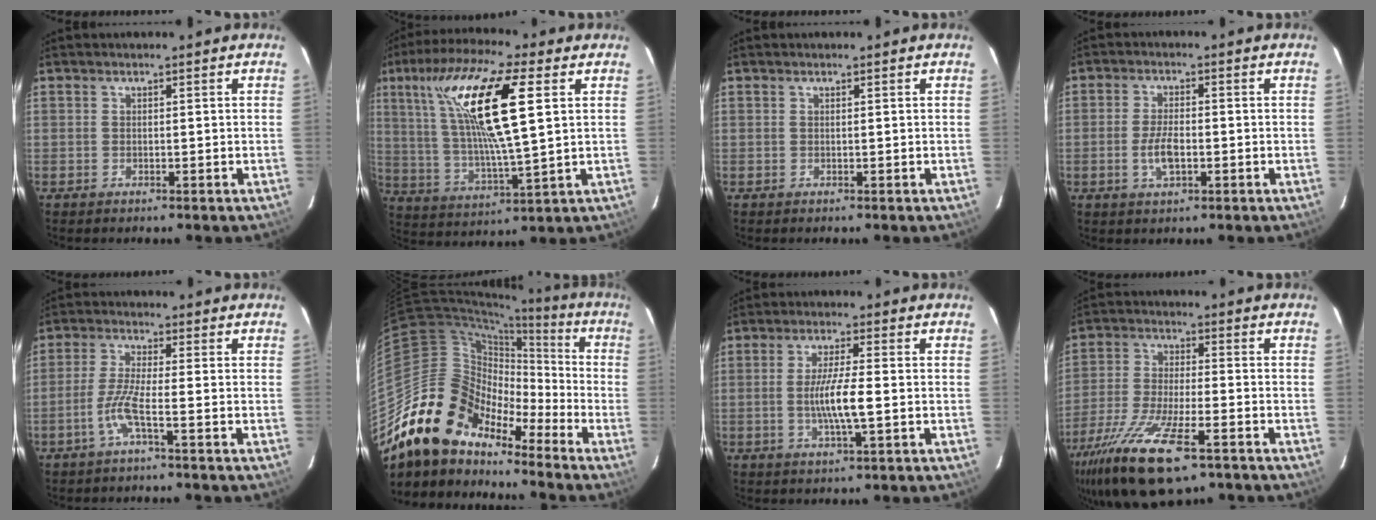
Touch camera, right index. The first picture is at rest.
{"total": 18.9, "force": [6.5, 3.8, 17.3], "torque": [-0.327, 0.011, 0.123]}
{"total": 0.0}
{"total": 5.2, "force": [-1.4, 2.2, 4.5], "torque": [-0.091, -0.002, -0.025]}
{"total": 4.9, "force": [-2.4, -0.5, 4.2], "torque": [-0.098, -0.002, -0.047]}
{"total": 17.1, "force": [-13.6, 8.6, 5.8], "torque": [-0.113, 0.026, -0.260]}
{"total": 7.1, "force": [-1.1, 0.5, 7.0], "torque": [-0.127, -0.008, -0.020]}
{"total": 18.1, "force": [-11.2, 5.4, 13.2], "torque": [-0.269, -0.057, -0.205]}